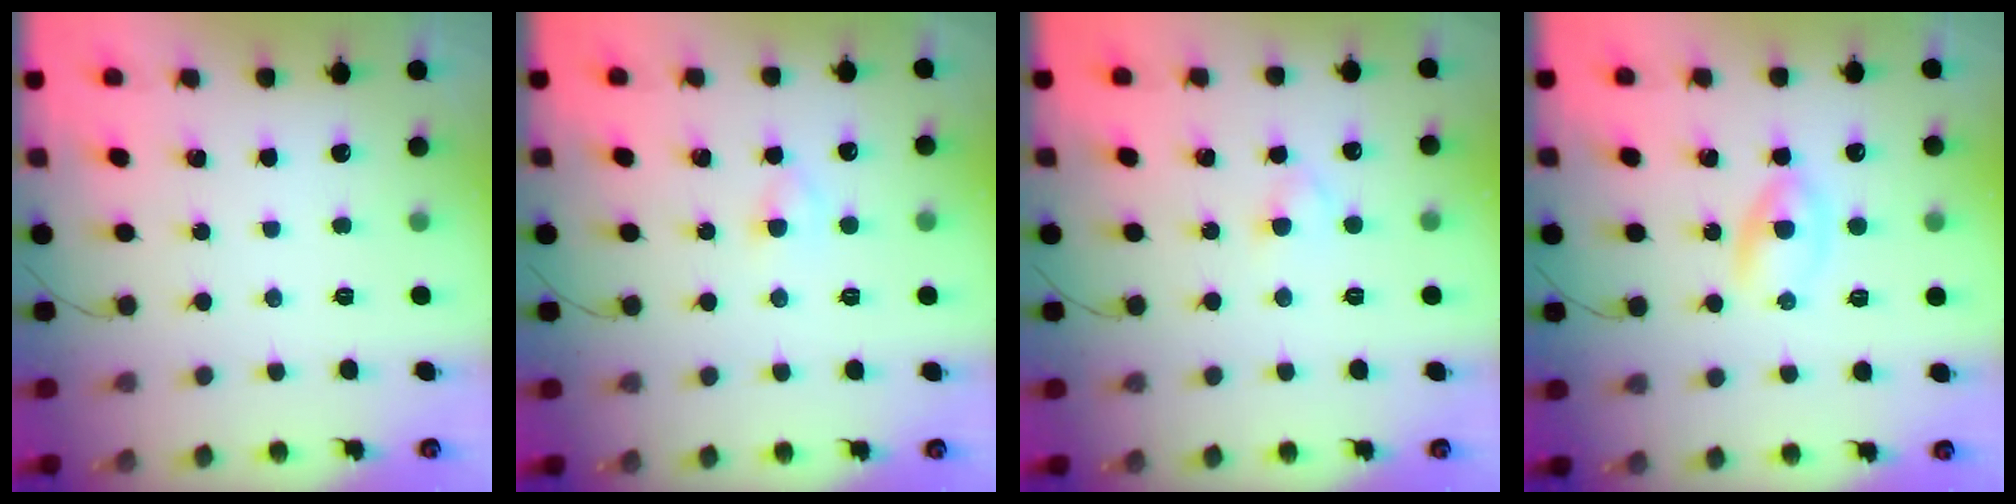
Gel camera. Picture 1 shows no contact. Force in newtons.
{"total": 2.7, "press": 2.4, "slide": 1.2}
{"total": 2.5, "press": 2.3, "slide": 1.0}
{"total": 2.9, "press": 2.6, "slide": 1.3}